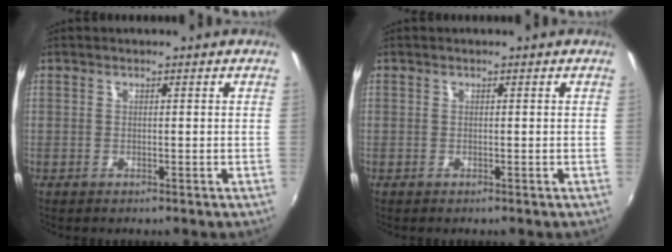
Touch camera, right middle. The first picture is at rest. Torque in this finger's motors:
{"motor_torque": [0.46, -0.39, 0.05, -0.02]}